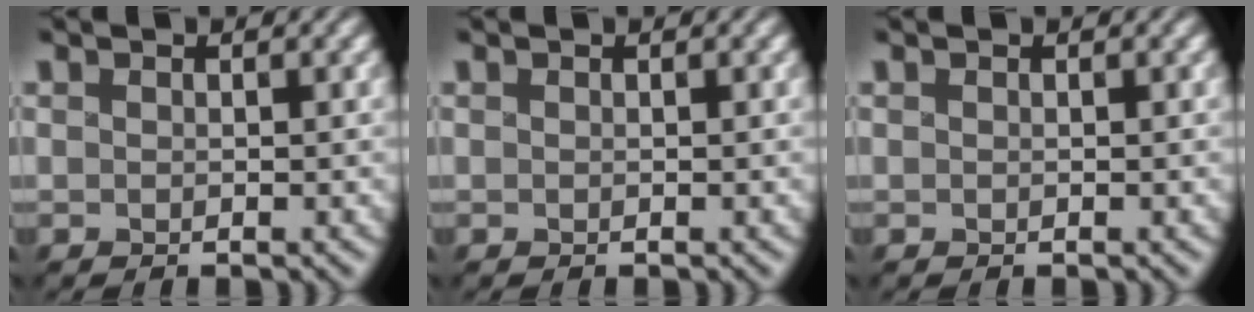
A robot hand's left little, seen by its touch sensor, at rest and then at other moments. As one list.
[{"total": 0.0}, {"total": 0.0}]